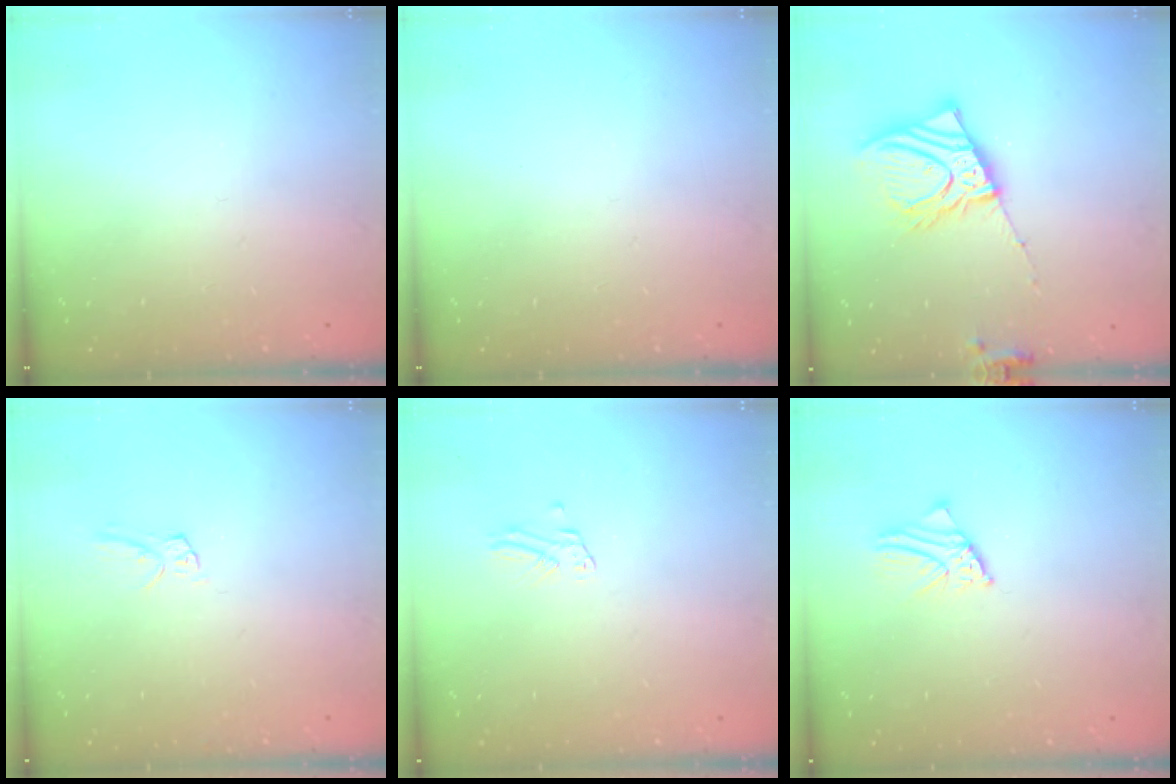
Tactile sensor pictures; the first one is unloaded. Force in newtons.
{"total": 0.0}
{"total": 15.9, "press": 15.6, "slide": 3.0}
{"total": 4.3, "press": 4.3, "slide": 0.1}
{"total": 1.2, "press": 1.2, "slide": 0.0}
{"total": 2.1, "press": 2.0, "slide": 0.3}